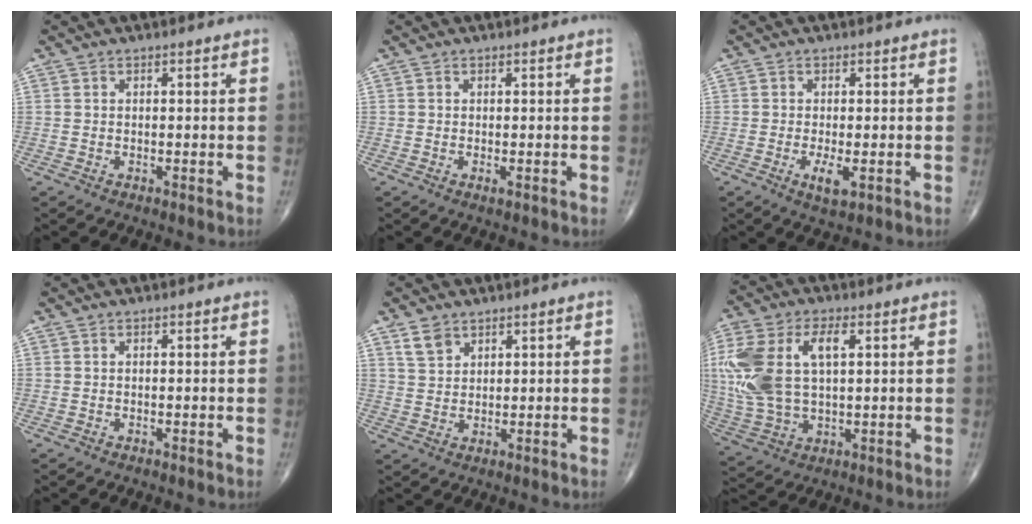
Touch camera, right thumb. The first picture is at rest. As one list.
[{"total": 0.5, "force": [-0.1, 0.2, 0.5], "torque": [-0.010, -0.004, -0.002]}, {"total": 3.4, "force": [-1.0, 1.1, 3.1], "torque": [-0.060, -0.009, -0.016]}, {"total": 0.0}, {"total": 3.7, "force": [2.5, 2.3, 1.4], "torque": [-0.017, -0.011, 0.055]}, {"total": 17.7, "force": [3.5, 9.6, 14.5], "torque": [-0.327, 0.007, 0.067]}]